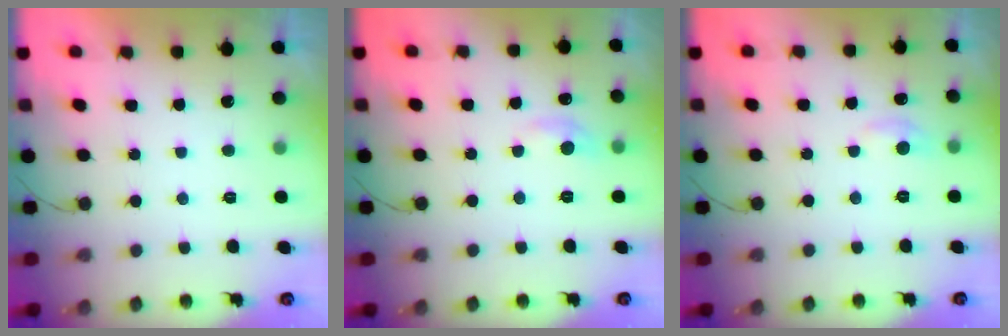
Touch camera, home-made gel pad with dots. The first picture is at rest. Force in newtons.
{"total": 6.4, "press": 6.4, "slide": 0.9}
{"total": 6.5, "press": 6.4, "slide": 0.9}